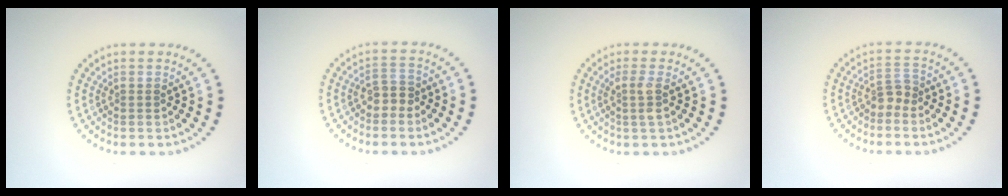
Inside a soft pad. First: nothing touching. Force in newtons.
{"total": 1.9, "press": 1.7, "slide": 0.9}
{"total": 1.6, "press": 1.3, "slide": 1.0}
{"total": 1.8, "press": 1.4, "slide": 1.1}